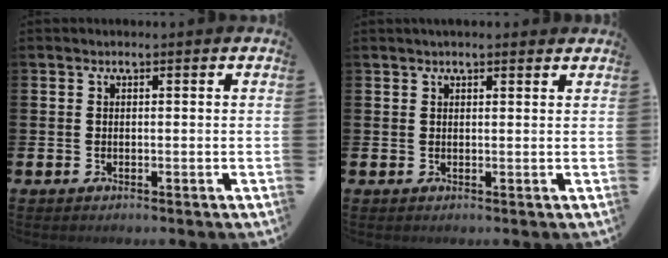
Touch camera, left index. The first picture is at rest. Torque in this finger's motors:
{"motor_torque": [0.99, -1.15, 0.25, 0.14]}